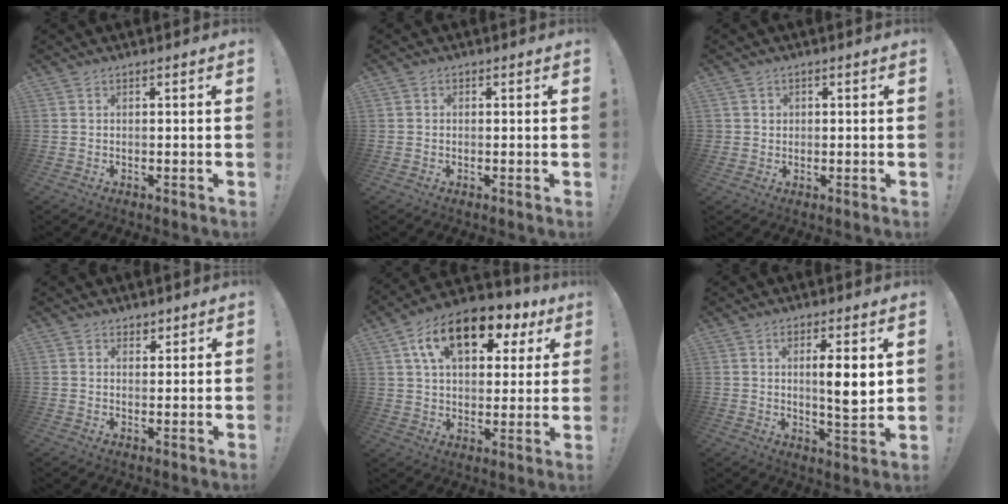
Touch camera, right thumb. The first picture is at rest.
{"total": 1.1, "force": [-0.2, 1.0, 0.3], "torque": [-0.007, 0.004, -0.004]}
{"total": 2.1, "force": [0.7, 2.0, 0.2], "torque": [0.003, -0.004, 0.011]}
{"total": 2.5, "force": [1.9, 1.6, 0.3], "torque": [0.011, -0.012, 0.032]}
{"total": 16.3, "force": [8.2, 9.1, 10.7], "torque": [-0.168, -0.035, 0.143]}
{"total": 7.3, "force": [1.8, 1.0, 7.0], "torque": [-0.105, -0.012, 0.023]}